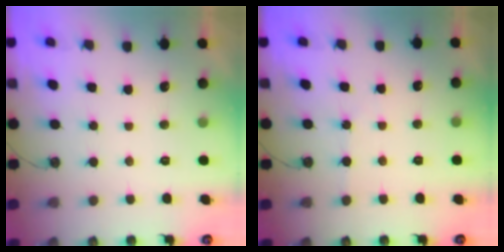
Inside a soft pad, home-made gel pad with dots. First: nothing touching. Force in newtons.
{"total": 1.0, "press": 1.0, "slide": 0.2}